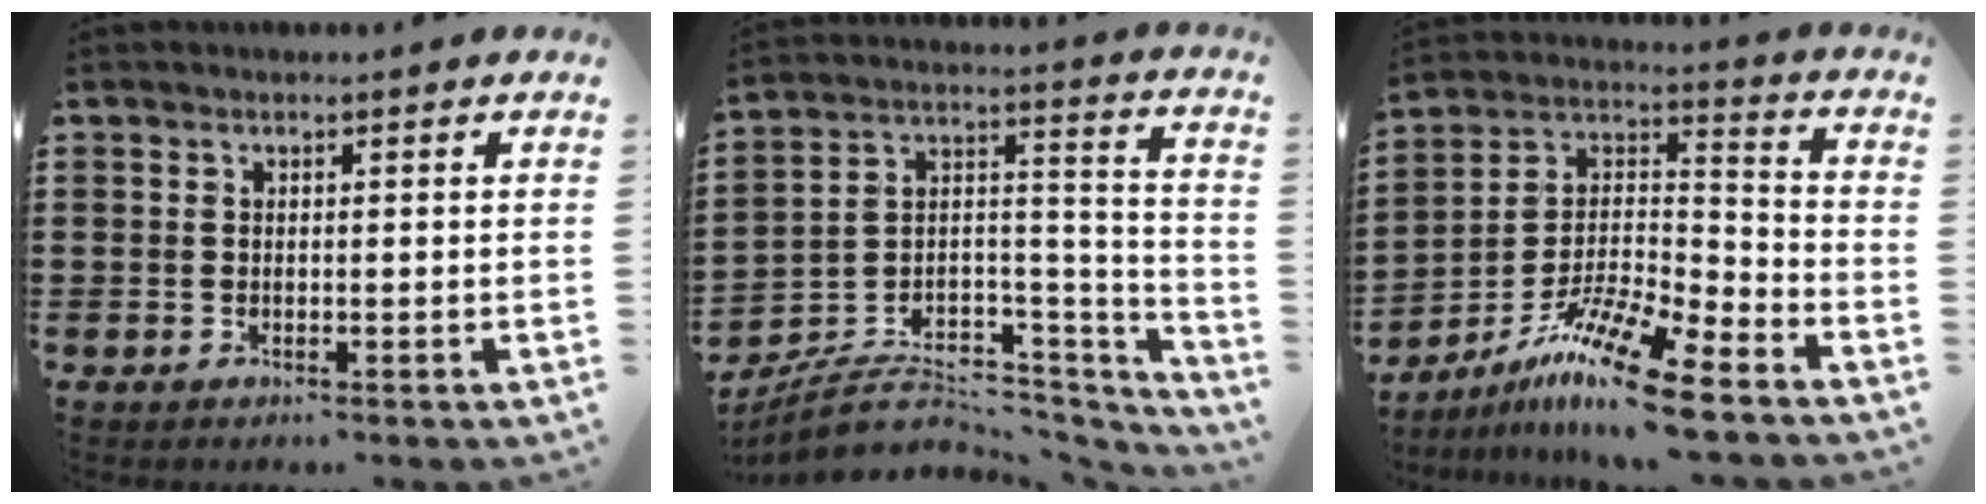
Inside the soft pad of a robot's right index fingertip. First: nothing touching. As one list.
[{"total": 6.7, "force": [-5.0, 3.7, 2.5], "torque": [-0.052, 0.004, -0.093]}, {"total": 12.8, "force": [-10.0, 1.2, 7.9], "torque": [-0.161, 0.015, -0.194]}]